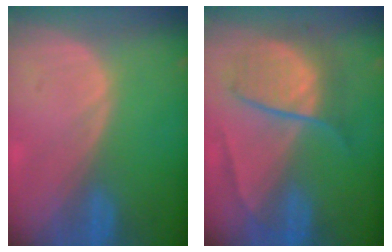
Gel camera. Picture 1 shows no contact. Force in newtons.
{"total": 7.2, "press": 7.2, "slide": 0.2}